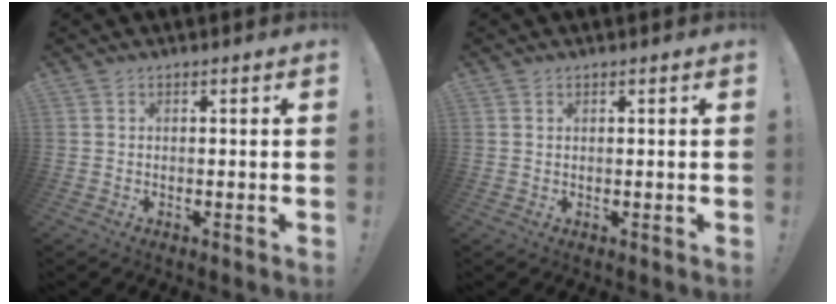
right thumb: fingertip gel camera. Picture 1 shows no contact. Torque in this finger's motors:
{"motor_torque": [-0.21, 0.01, -0.02, 0.22, 0.01]}